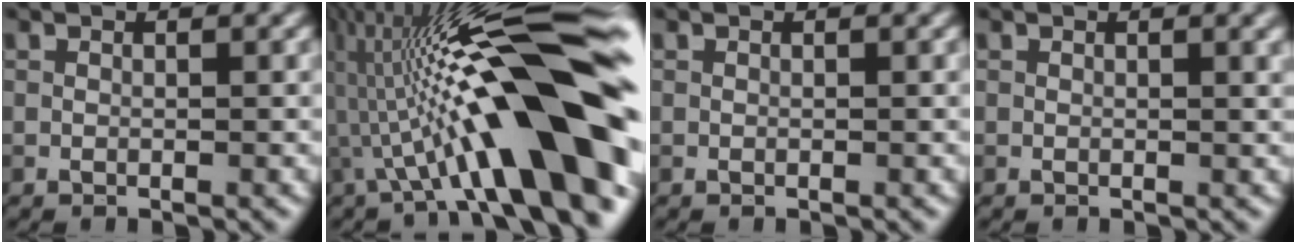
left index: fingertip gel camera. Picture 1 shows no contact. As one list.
[{"total": 16.1, "force": [-2.5, 3.1, 15.6], "torque": [-0.219, 0.043, -0.042]}, {"total": 0.0}, {"total": 1.5, "force": [0.7, 0.6, 1.2], "torque": [-0.007, 0.003, 0.004]}]